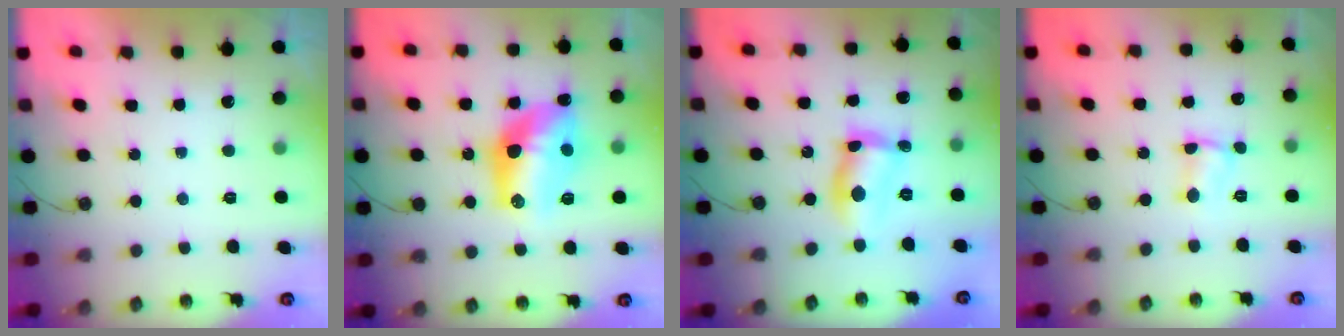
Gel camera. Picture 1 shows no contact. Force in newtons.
{"total": 15.0, "press": 14.9, "slide": 1.2}
{"total": 9.3, "press": 9.3, "slide": 0.9}
{"total": 2.8, "press": 2.8, "slide": 0.3}